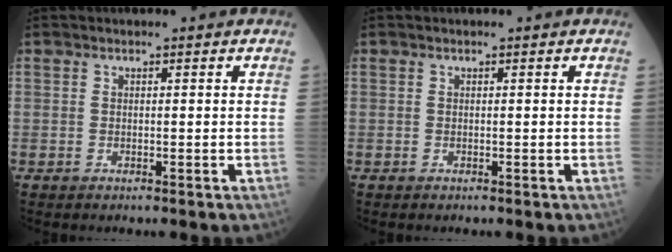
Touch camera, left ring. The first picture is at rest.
{"total": 0.0}